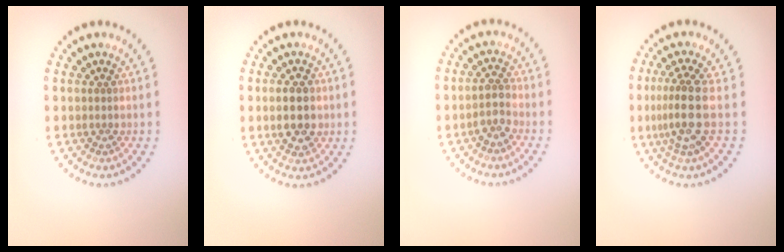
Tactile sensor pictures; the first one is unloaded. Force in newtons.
{"total": 4.2, "press": 4.2, "slide": 0.2}
{"total": 1.7, "press": 1.7, "slide": 0.4}
{"total": 3.6, "press": 2.6, "slide": 2.4}